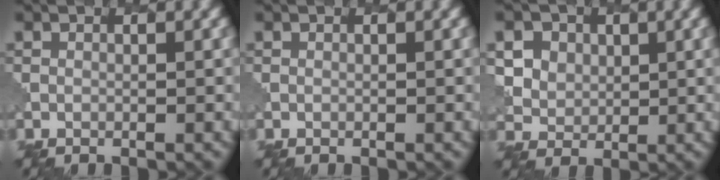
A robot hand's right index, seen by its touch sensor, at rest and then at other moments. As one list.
[{"total": 0.0}, {"total": 8.0, "force": [4.0, 6.2, 3.2], "torque": [-0.062, 0.021, 0.052]}]